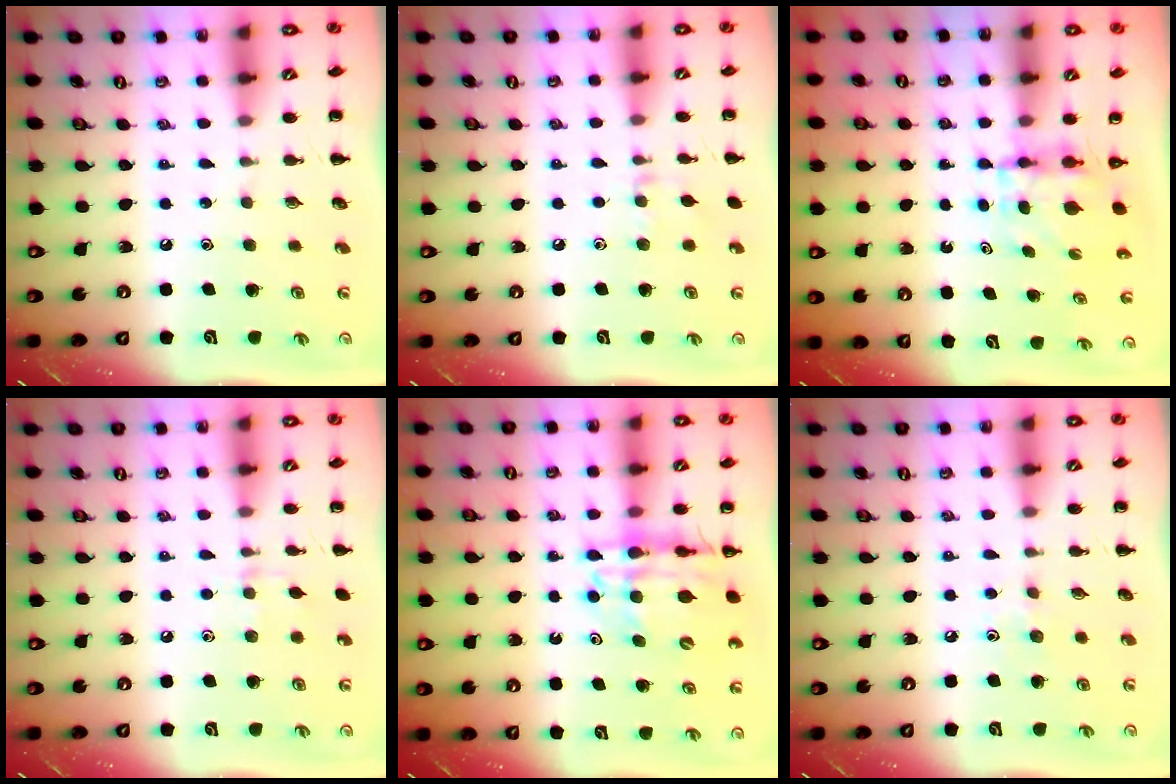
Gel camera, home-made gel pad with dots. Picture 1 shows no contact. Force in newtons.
{"total": 6.0, "press": 5.8, "slide": 1.6}
{"total": 4.0, "press": 4.0, "slide": 0.3}
{"total": 5.4, "press": 5.1, "slide": 1.7}
{"total": 13.7, "press": 13.2, "slide": 3.6}
{"total": 5.4, "press": 5.1, "slide": 1.9}